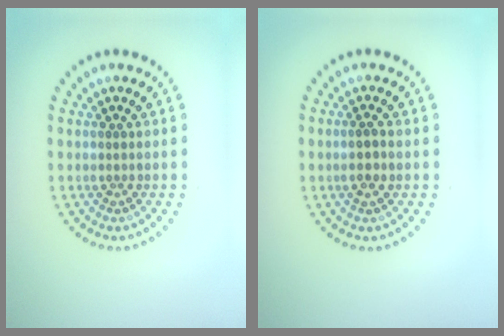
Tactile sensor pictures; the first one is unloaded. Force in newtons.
{"total": 1.2, "press": 1.1, "slide": 0.5}